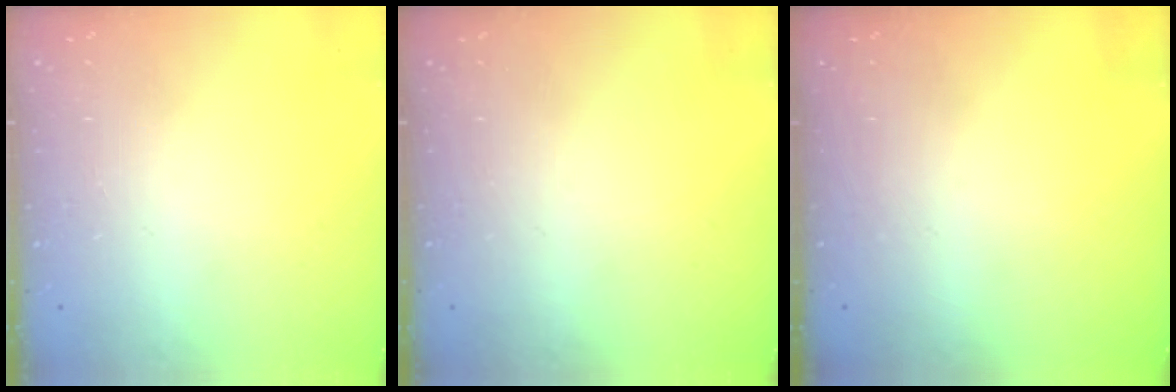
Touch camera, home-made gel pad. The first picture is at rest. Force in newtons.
{"total": 0.0}
{"total": 0.0}